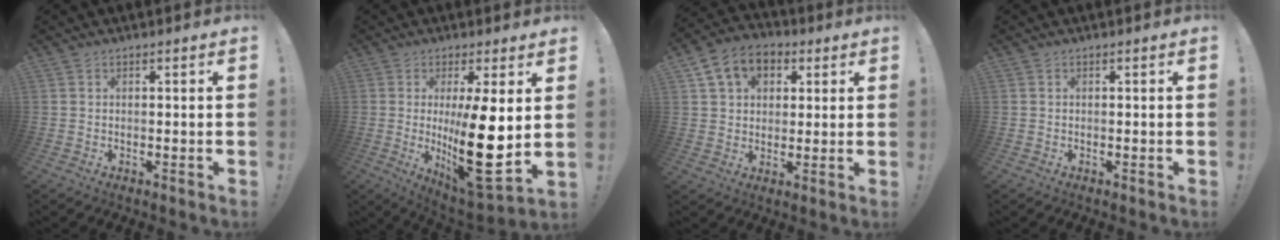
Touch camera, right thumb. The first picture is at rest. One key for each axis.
{"total": 19.2, "fx": 0.8, "fy": 5.9, "fz": 18.3, "tx": -0.276, "ty": -0.036, "tz": 0.021}
{"total": 11.2, "fx": 4.7, "fy": 8.4, "fz": 5.8, "tx": -0.090, "ty": -0.009, "tz": 0.093}
{"total": 0.0}